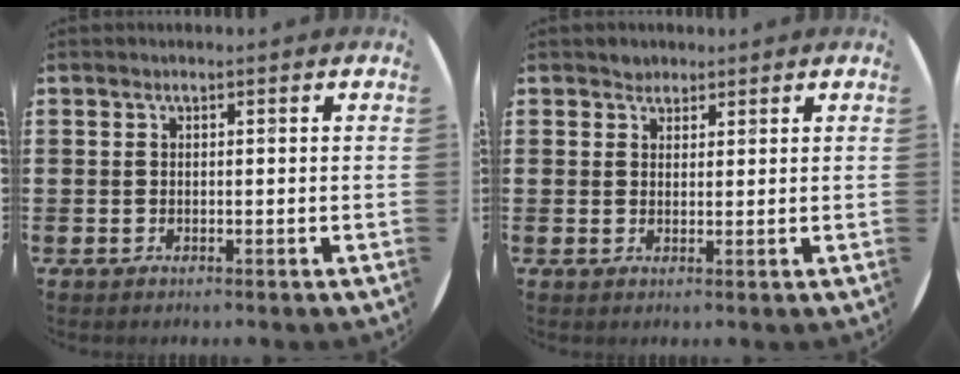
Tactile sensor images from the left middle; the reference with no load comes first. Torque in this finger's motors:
{"motor_torque": [0.28, -0.18, 0.00, 0.00]}